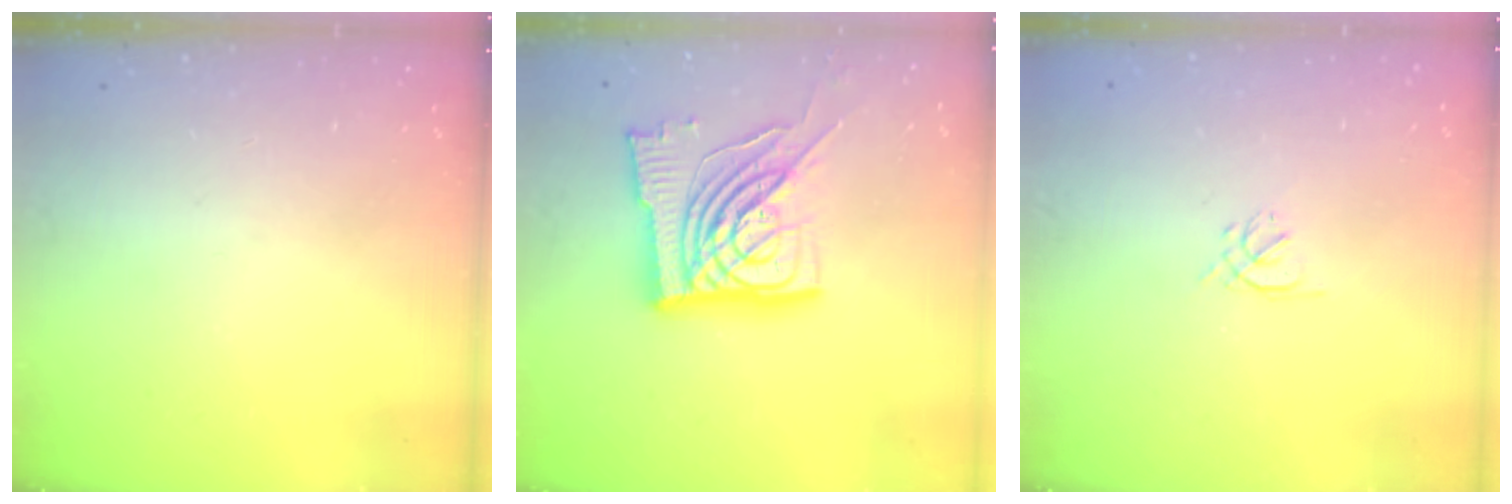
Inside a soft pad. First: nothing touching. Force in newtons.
{"total": 19.1, "press": 18.9, "slide": 2.7}
{"total": 1.6, "press": 1.5, "slide": 0.5}